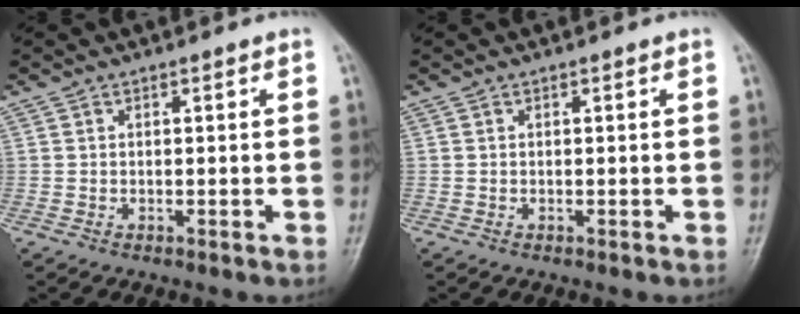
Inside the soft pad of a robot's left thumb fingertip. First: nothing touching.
{"total": 0.0}